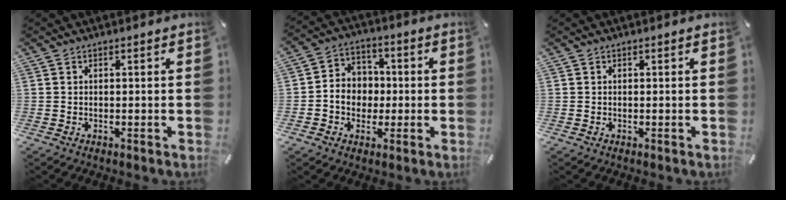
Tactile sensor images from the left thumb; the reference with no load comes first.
{"total": 7.4, "force": [-1.6, 6.7, 2.6], "torque": [-0.058, 0.020, -0.030]}
{"total": 0.0}